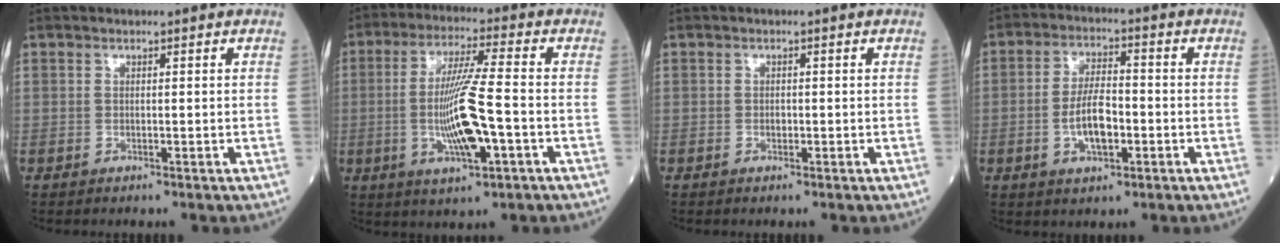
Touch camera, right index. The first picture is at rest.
{"total": 11.7, "force": [-2.4, 0.9, 11.4], "torque": [-0.221, -0.006, -0.044]}
{"total": 0.6, "force": [-0.3, 0.4, 0.4], "torque": [-0.007, 0.001, -0.006]}
{"total": 7.1, "force": [-1.8, 2.7, 6.3], "torque": [-0.126, 0.006, -0.033]}